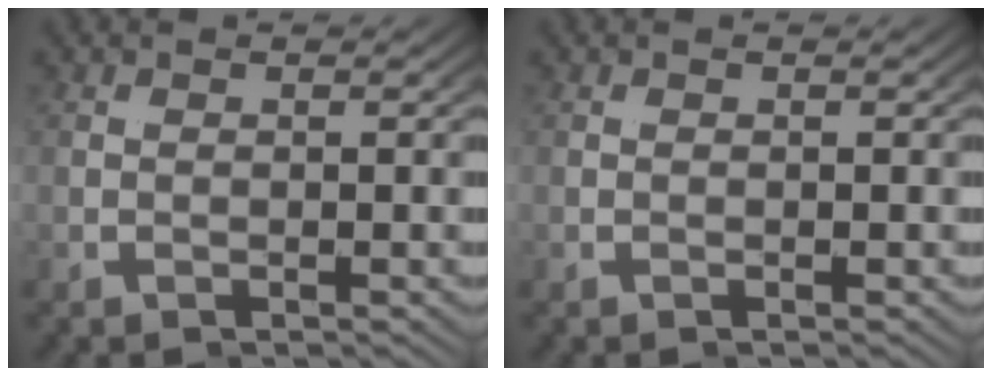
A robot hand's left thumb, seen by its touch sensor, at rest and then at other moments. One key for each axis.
{"total": 0.0}